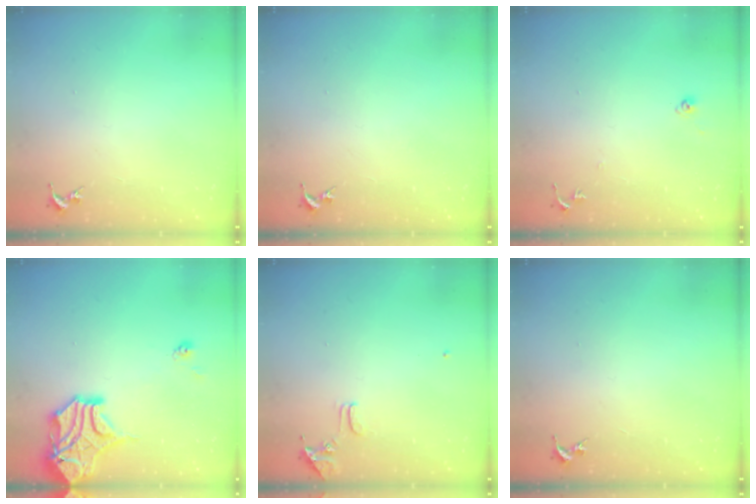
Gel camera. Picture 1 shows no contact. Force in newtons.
{"total": 0.0}
{"total": 6.2, "press": 6.1, "slide": 0.5}
{"total": 15.2, "press": 15.1, "slide": 2.2}
{"total": 8.0, "press": 7.9, "slide": 0.7}
{"total": 0.0}